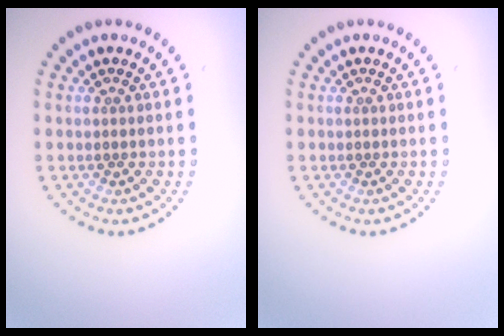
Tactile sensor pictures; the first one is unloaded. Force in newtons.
{"total": 0.0}